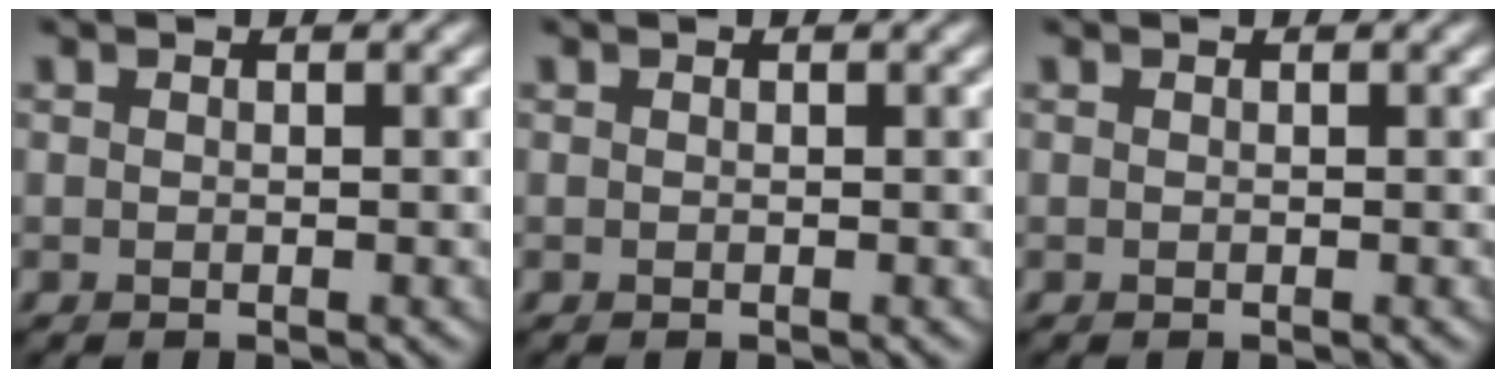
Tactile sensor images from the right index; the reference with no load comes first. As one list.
[{"total": 0.0}, {"total": 0.0}]